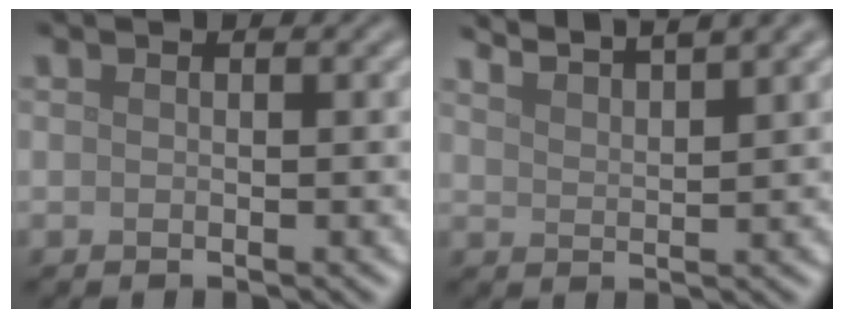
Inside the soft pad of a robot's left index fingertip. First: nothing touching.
{"total": 5.4, "force": [4.8, 0.9, 2.4], "torque": [-0.019, 0.020, 0.050]}